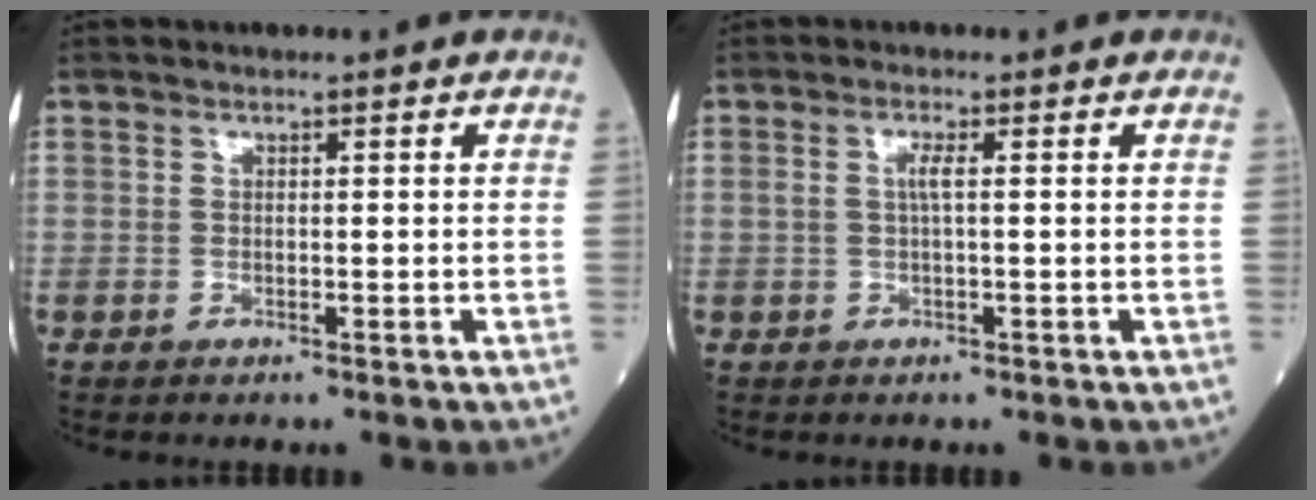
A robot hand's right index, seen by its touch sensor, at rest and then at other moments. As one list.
[{"total": 1.7, "force": [0.2, 0.1, 1.7], "torque": [-0.036, 0.002, 0.002]}]